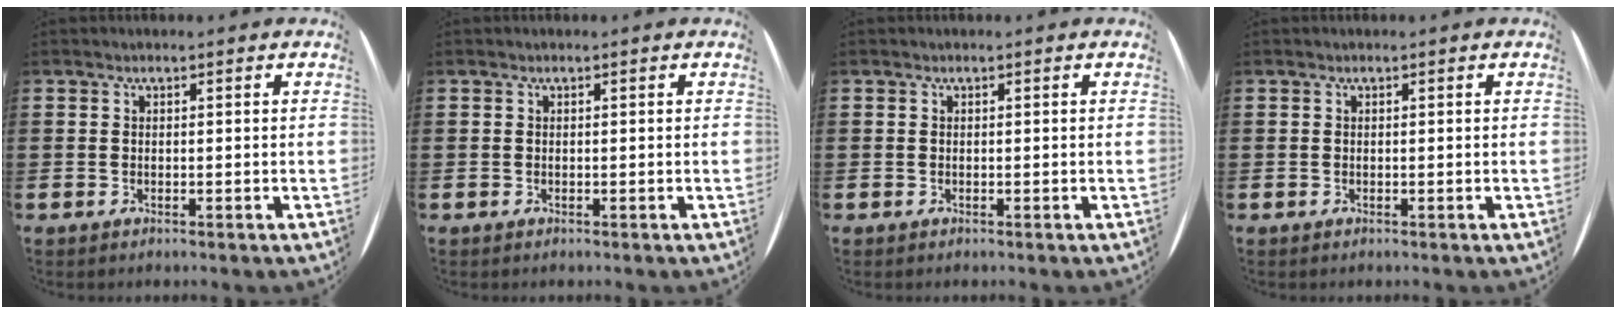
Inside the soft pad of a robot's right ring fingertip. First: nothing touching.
{"total": 0.0}
{"total": 0.0}
{"total": 0.0}